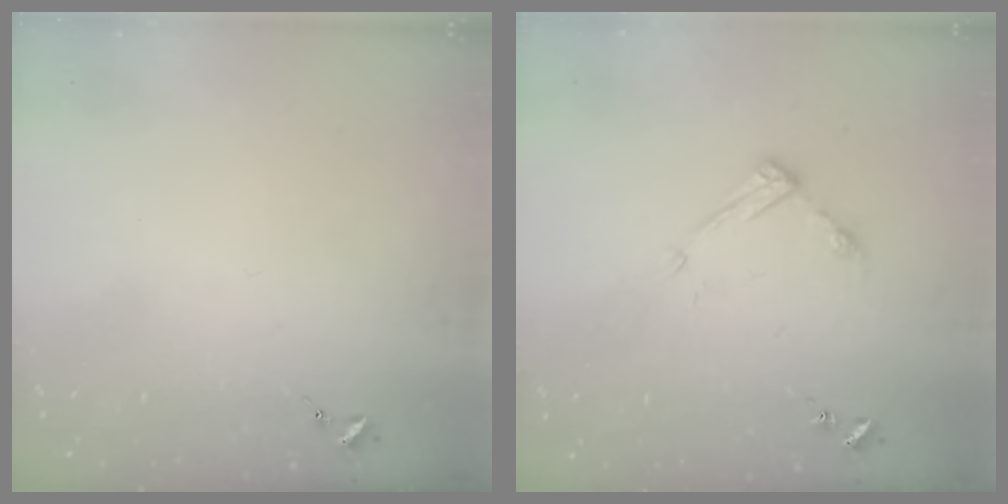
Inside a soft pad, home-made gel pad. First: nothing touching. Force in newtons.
{"total": 8.8, "press": 8.8, "slide": 0.5}